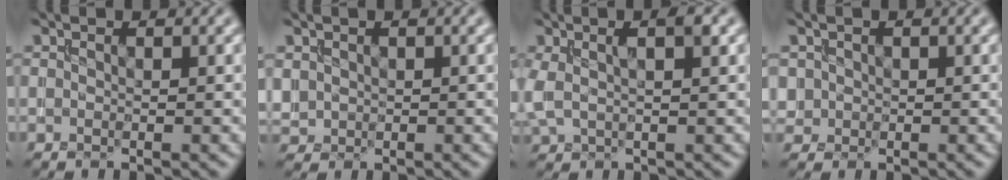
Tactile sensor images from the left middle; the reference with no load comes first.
{"total": 1.4, "force": [0.4, 1.3, 0.3], "torque": [-0.008, -0.006, 0.013]}
{"total": 3.4, "force": [1.0, 1.4, 3.0], "torque": [-0.067, 0.005, 0.016]}
{"total": 1.1, "force": [0.1, 1.1, 0.0], "torque": [0.009, -0.004, 0.004]}